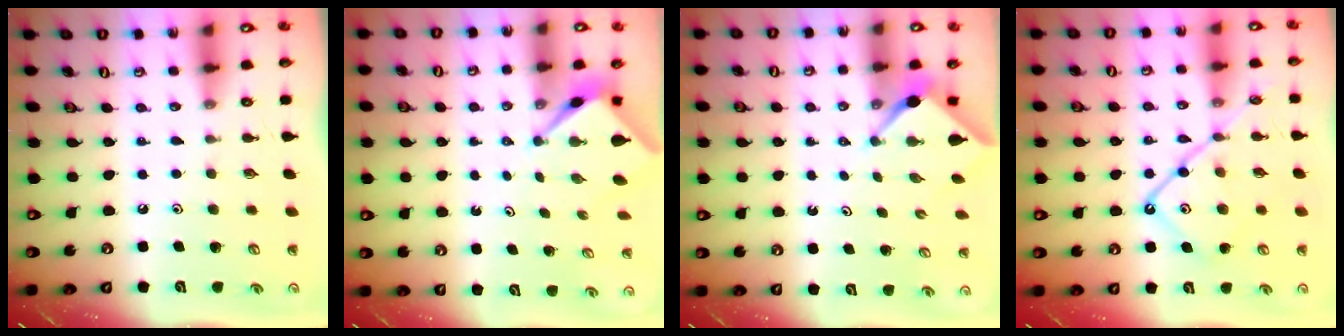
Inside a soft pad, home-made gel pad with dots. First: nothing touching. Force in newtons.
{"total": 2.5, "press": 2.5, "slide": 0.2}
{"total": 2.5, "press": 2.5, "slide": 0.3}
{"total": 14.4, "press": 14.3, "slide": 1.3}